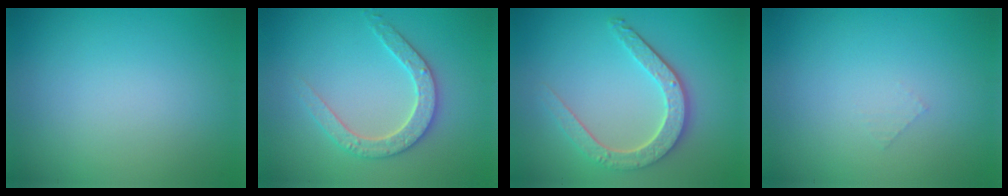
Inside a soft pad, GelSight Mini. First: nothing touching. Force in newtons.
{"total": 3.0, "press": 2.9, "slide": 0.6}
{"total": 4.5, "press": 3.5, "slide": 2.7}
{"total": 0.5, "press": 0.5, "slide": 0.1}